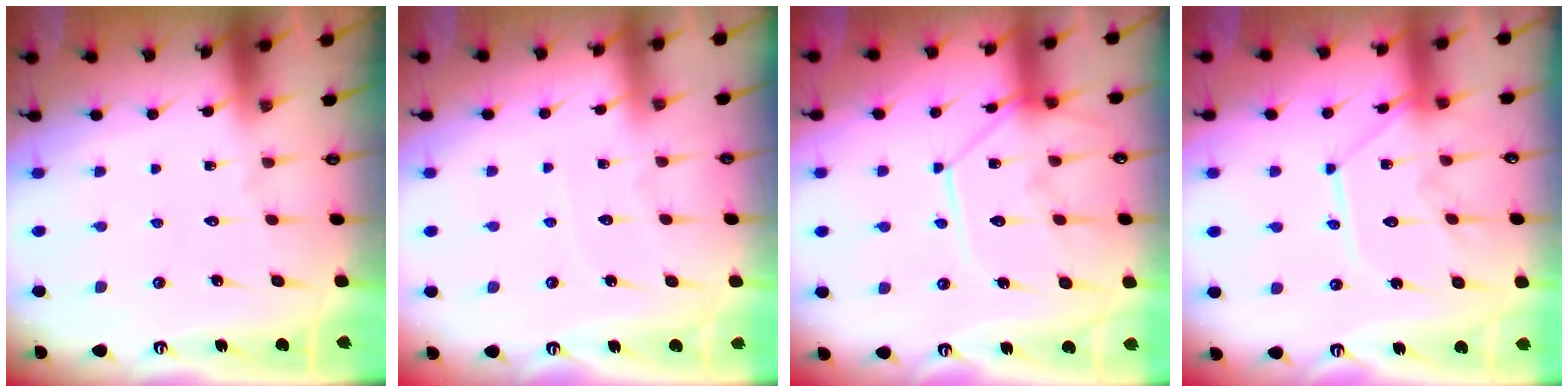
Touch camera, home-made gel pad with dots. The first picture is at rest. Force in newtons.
{"total": 2.6, "press": 2.6, "slide": 0.4}
{"total": 12.6, "press": 12.5, "slide": 1.4}
{"total": 11.6, "press": 11.6, "slide": 0.6}